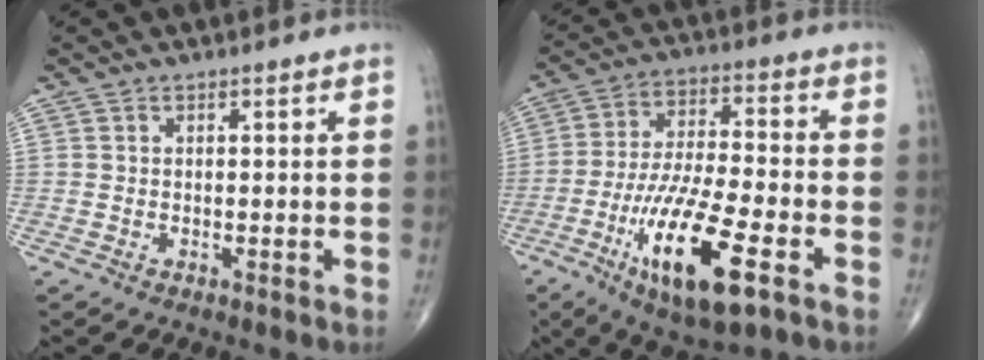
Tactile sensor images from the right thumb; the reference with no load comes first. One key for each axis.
{"total": 18.1, "fx": -7.6, "fy": 5.1, "fz": 15.6, "tx": -0.299, "ty": 0.015, "tz": -0.126}